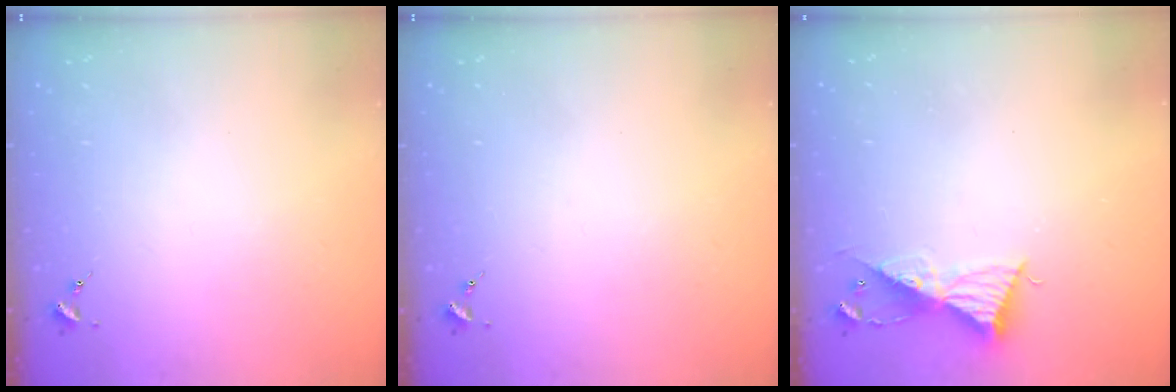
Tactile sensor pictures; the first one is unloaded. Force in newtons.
{"total": 0.0}
{"total": 9.3, "press": 9.3, "slide": 0.7}